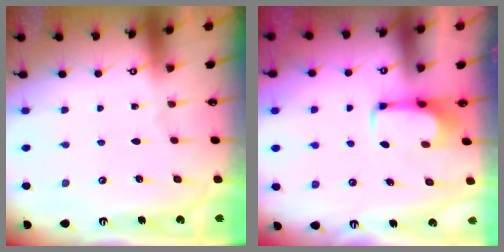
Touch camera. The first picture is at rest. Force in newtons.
{"total": 2.1, "press": 2.1, "slide": 0.4}